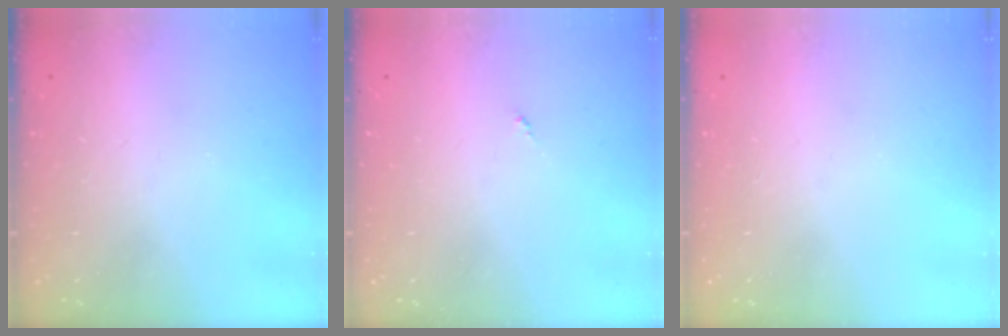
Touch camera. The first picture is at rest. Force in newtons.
{"total": 0.0}
{"total": 0.0}